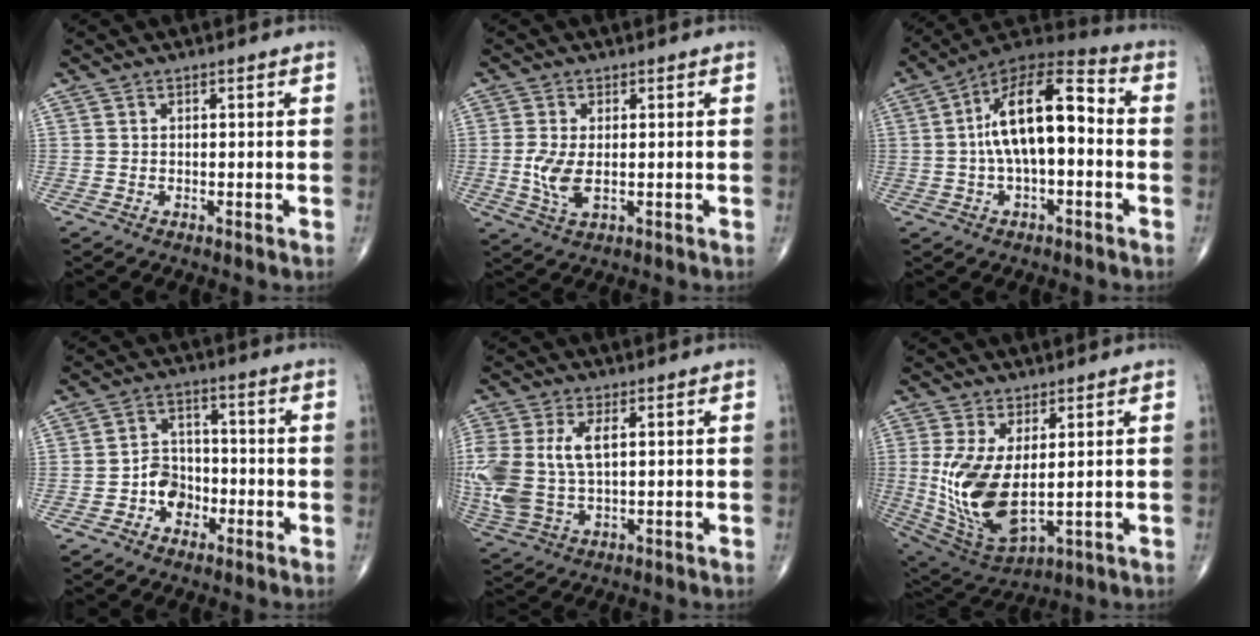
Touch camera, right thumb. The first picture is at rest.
{"total": 5.5, "force": [-0.4, 2.8, 4.8], "torque": [-0.111, -0.011, -0.004]}
{"total": 16.1, "force": [0.1, 7.3, 14.3], "torque": [-0.238, 0.047, -0.009]}
{"total": 6.5, "force": [-2.4, 5.2, 2.9], "torque": [-0.016, 0.031, -0.048]}
{"total": 14.3, "force": [1.9, 8.0, 11.7], "torque": [-0.297, 0.000, 0.046]}
{"total": 14.3, "force": [0.8, 6.8, 12.6], "torque": [-0.255, -0.022, 0.042]}